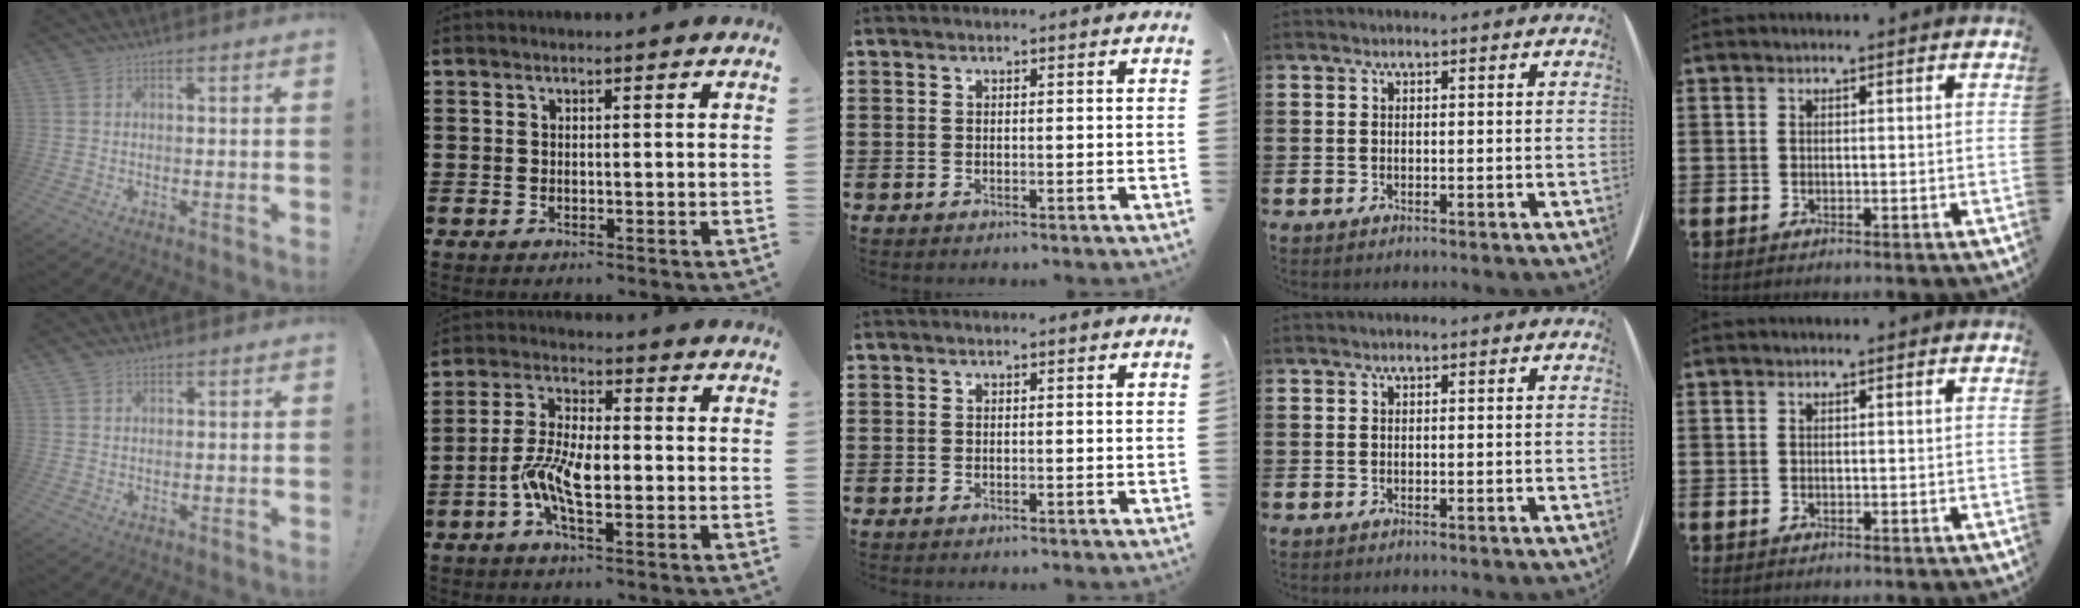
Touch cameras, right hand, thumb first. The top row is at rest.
{"thumb": {"total": 1.4, "force": [1.2, 0.6, 0.5], "torque": [-0.008, -0.005, 0.022]}, "index": {"total": 7.8, "force": [-2.4, 2.9, 6.8], "torque": [-0.154, -0.009, -0.052]}}